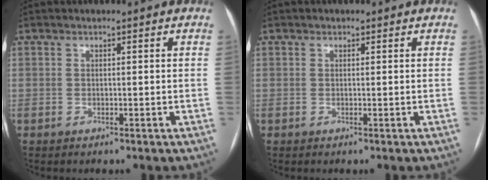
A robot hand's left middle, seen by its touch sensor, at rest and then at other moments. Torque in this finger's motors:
{"motor_torque": [-0.12, 0.05, -0.04, -0.01]}